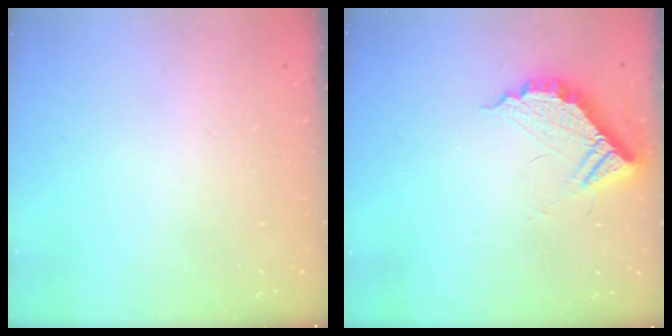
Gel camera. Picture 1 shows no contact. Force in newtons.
{"total": 11.1, "press": 11.1, "slide": 0.4}